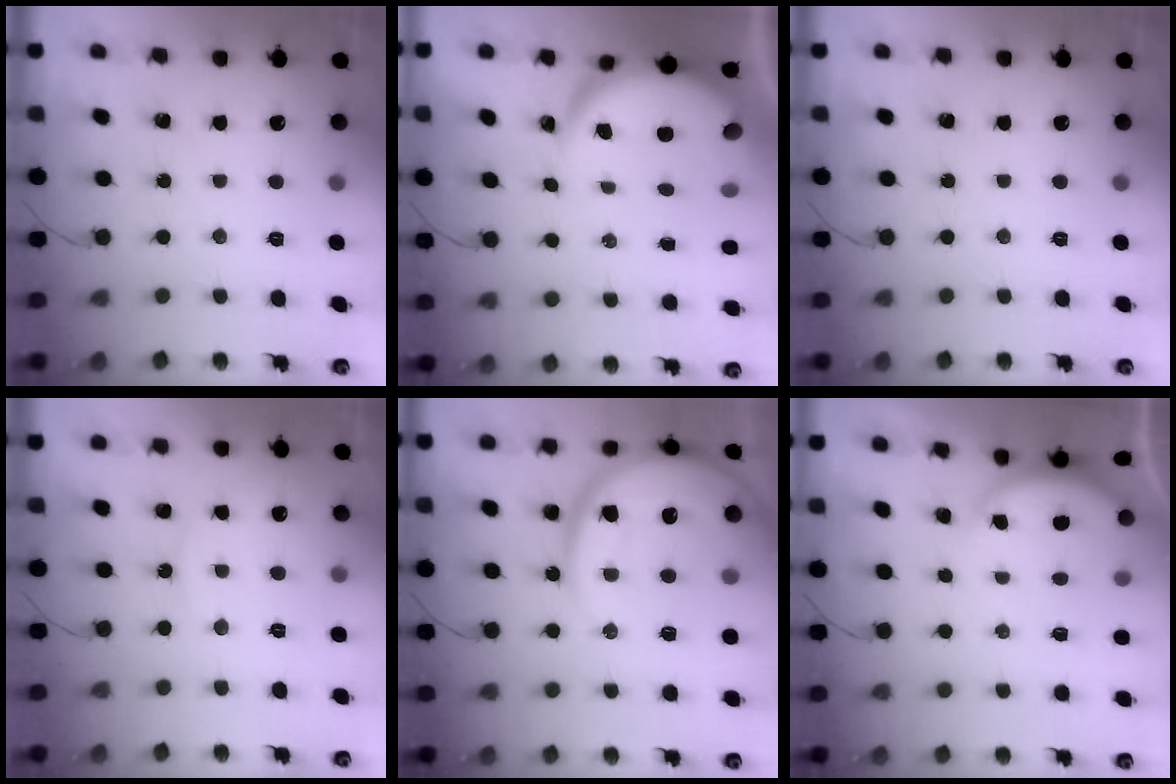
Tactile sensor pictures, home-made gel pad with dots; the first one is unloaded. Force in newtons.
{"total": 5.3, "press": 5.3, "slide": 0.5}
{"total": 0.0}
{"total": 5.9, "press": 5.9, "slide": 0.7}
{"total": 18.3, "press": 18.2, "slide": 1.7}
{"total": 2.1, "press": 2.0, "slide": 0.3}